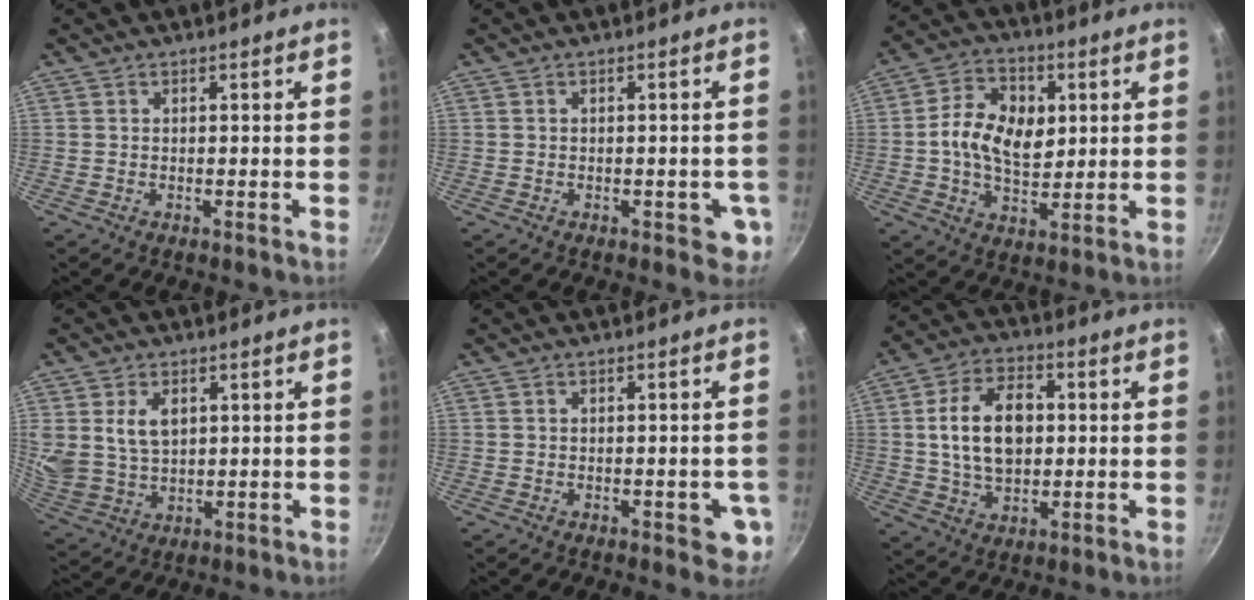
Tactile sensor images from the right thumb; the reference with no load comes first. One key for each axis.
{"total": 4.2, "fx": -1.1, "fy": 2.6, "fz": 3.2, "tx": -0.011, "ty": 0.004, "tz": -0.013}
{"total": 12.2, "fx": 1.6, "fy": 8.3, "fz": 8.8, "tx": -0.131, "ty": 0.001, "tz": 0.019}
{"total": 9.1, "fx": 2.7, "fy": 6.2, "fz": 6.0, "tx": -0.101, "ty": -0.020, "tz": 0.063}
{"total": 5.1, "fx": -1.4, "fy": 2.6, "fz": 4.2, "tx": -0.024, "ty": 0.004, "tz": -0.017}
{"total": 13.6, "fx": 1.3, "fy": 8.8, "fz": 10.2, "tx": -0.154, "ty": 0.012, "tz": 0.021}